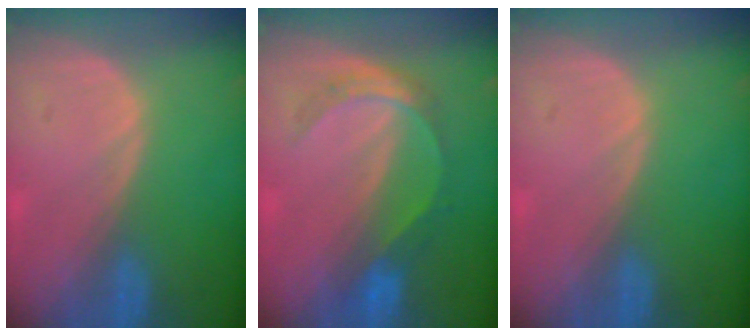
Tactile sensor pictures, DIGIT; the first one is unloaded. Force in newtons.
{"total": 5.3, "press": 5.0, "slide": 1.6}
{"total": 0.0}